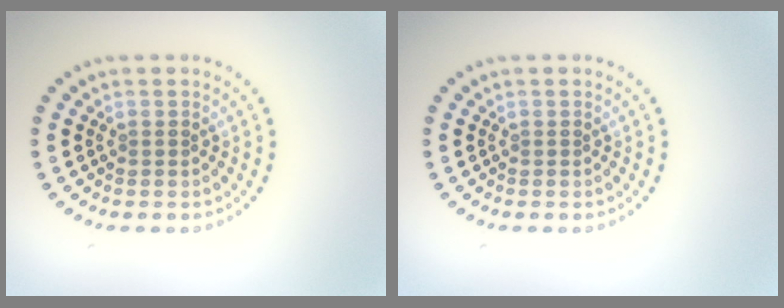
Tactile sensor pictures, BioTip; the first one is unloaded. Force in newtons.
{"total": 0.0}